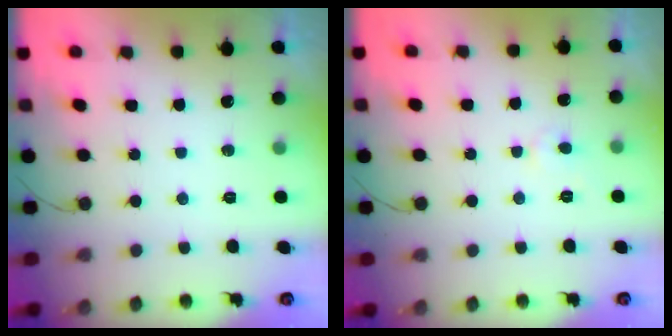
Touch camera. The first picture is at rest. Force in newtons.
{"total": 2.5, "press": 2.5, "slide": 0.2}